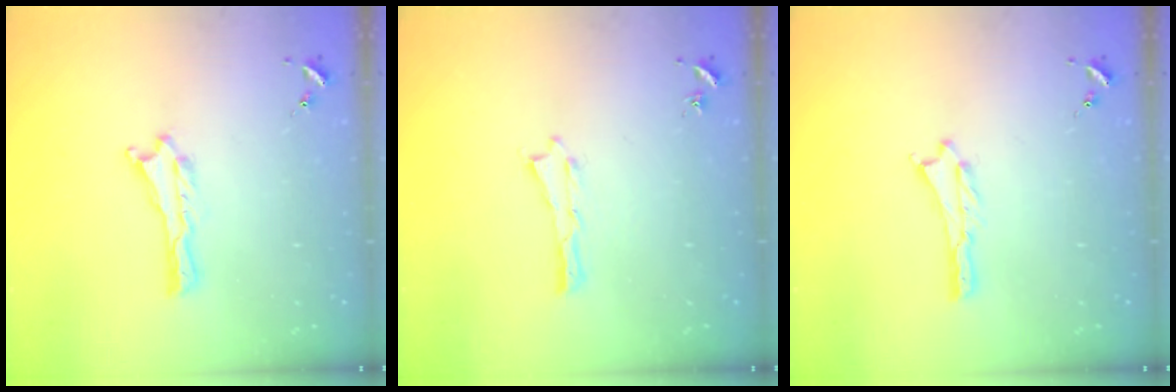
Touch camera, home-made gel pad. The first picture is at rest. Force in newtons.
{"total": 0.0}
{"total": 0.5, "press": 0.5, "slide": 0.2}